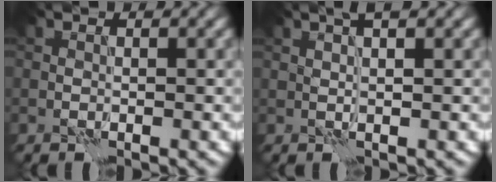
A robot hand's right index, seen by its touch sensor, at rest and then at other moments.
{"total": 2.5, "force": [1.5, 0.5, 2.0], "torque": [-0.020, -0.005, 0.014]}